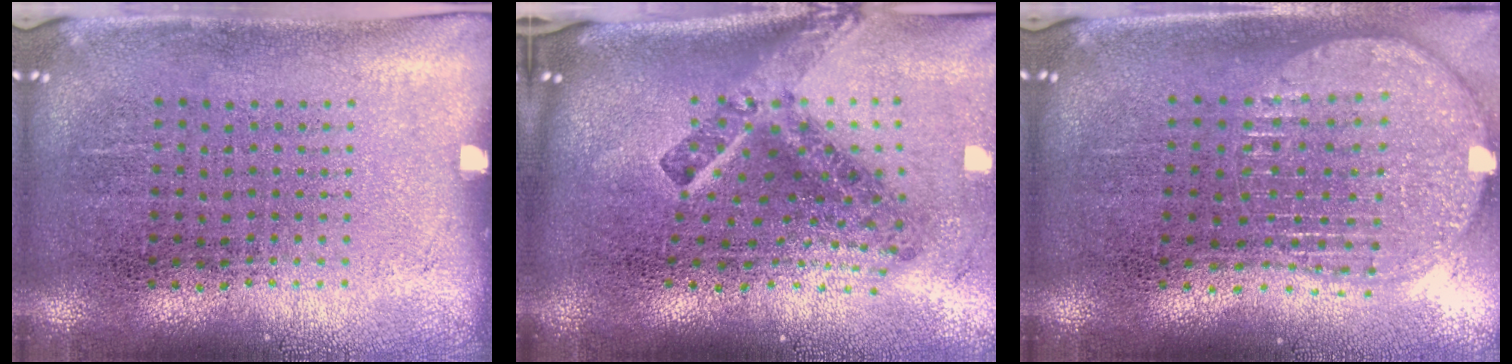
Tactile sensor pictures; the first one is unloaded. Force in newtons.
{"total": 3.1, "press": 1.8, "slide": 2.5}
{"total": 1.9, "press": 1.6, "slide": 1.0}